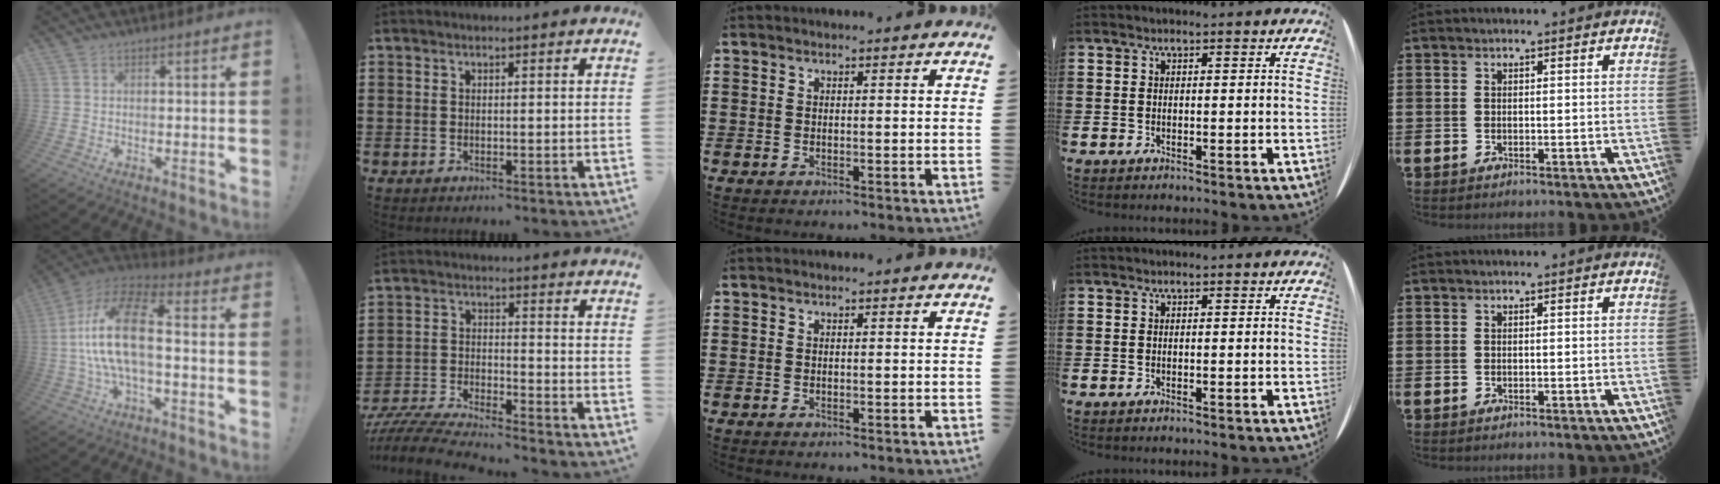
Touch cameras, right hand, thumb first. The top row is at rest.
{"thumb": {"total": 18.2, "force": [-0.7, 8.0, 16.3], "torque": [-0.298, 0.019, -0.014]}, "index": {"total": 6.1, "force": [-5.9, -0.1, 1.3], "torque": [-0.046, -0.011, -0.122]}}